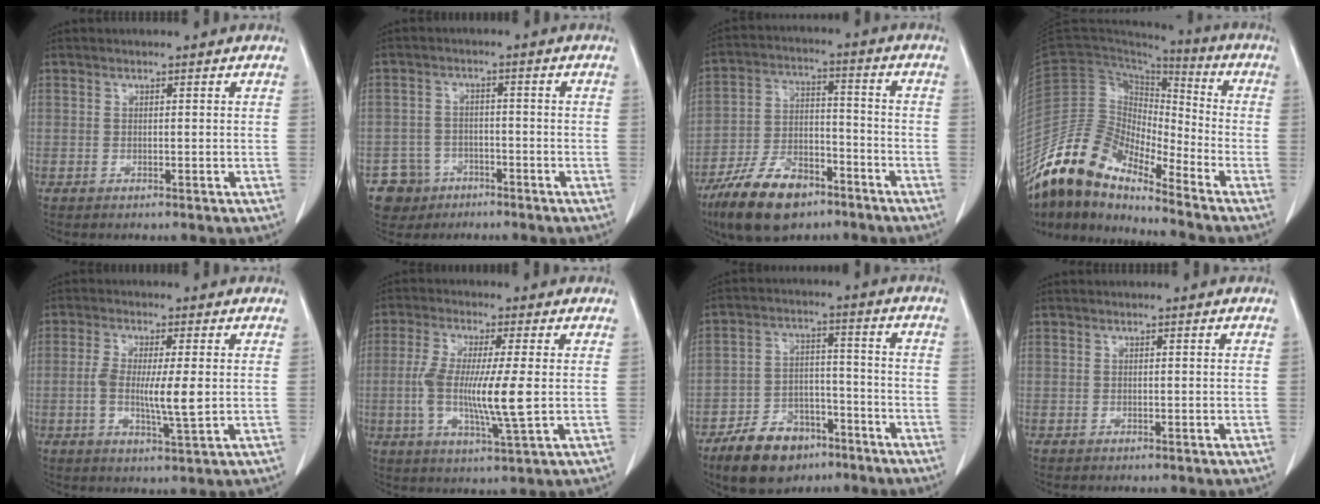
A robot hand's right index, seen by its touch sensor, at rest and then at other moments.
{"total": 5.6, "force": [-3.2, 4.6, 0.0], "torque": [0.004, 0.010, -0.050]}
{"total": 12.9, "force": [-8.7, 5.7, 7.6], "torque": [-0.144, -0.002, -0.157]}
{"total": 12.8, "force": [-11.3, 3.7, 4.7], "torque": [-0.096, 0.045, -0.219]}
{"total": 7.2, "force": [-0.4, 1.1, 7.1], "torque": [-0.133, -0.010, -0.008]}
{"total": 10.7, "force": [-0.6, 0.9, 10.6], "torque": [-0.211, -0.013, -0.015]}
{"total": 10.8, "force": [-7.2, 6.2, 5.1], "torque": [-0.098, 0.009, -0.118]}
{"total": 0.0}